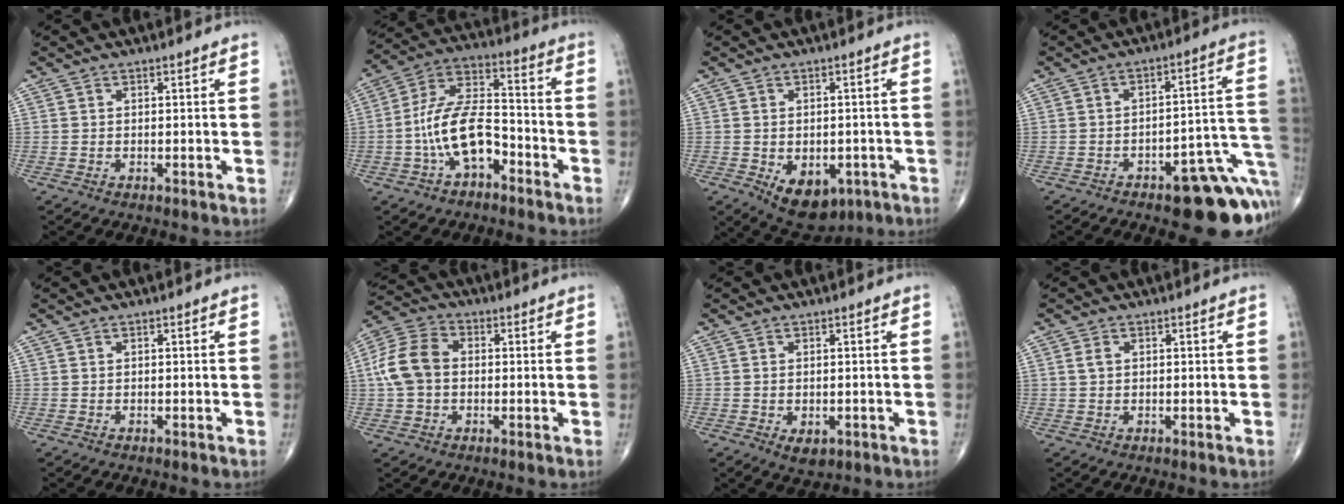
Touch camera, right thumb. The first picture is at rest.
{"total": 13.4, "force": [-4.8, 7.1, 10.3], "torque": [-0.188, 0.053, -0.090]}
{"total": 10.2, "force": [-4.0, 6.5, 6.8], "torque": [-0.081, 0.005, -0.043]}
{"total": 17.0, "force": [-7.9, 6.5, 13.5], "torque": [-0.086, 0.067, -0.091]}
{"total": 0.0}
{"total": 10.2, "force": [0.2, 7.5, 7.0], "torque": [-0.140, 0.029, -0.004]}
{"total": 3.2, "force": [-1.0, 2.0, 2.3], "torque": [-0.032, -0.004, -0.006]}
{"total": 1.8, "force": [0.5, 1.3, 1.1], "torque": [-0.023, 0.005, 0.011]}